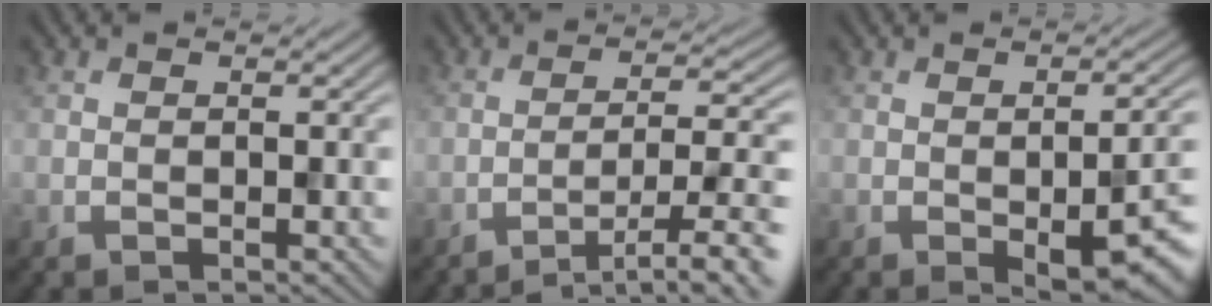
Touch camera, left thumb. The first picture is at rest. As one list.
[{"total": 10.2, "force": [-7.1, 2.1, 7.1], "torque": [-0.102, 0.010, -0.092]}, {"total": 7.7, "force": [-2.3, 2.2, 7.0], "torque": [-0.100, -0.016, -0.019]}]